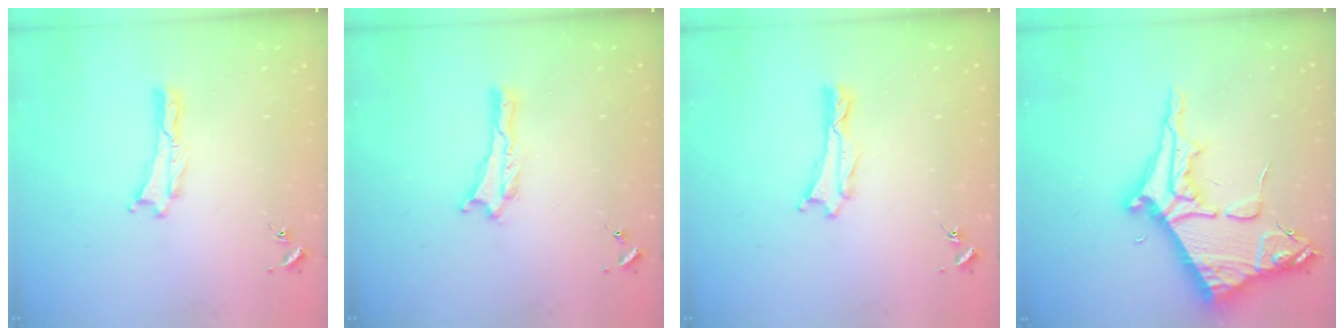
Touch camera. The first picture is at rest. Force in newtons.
{"total": 0.0}
{"total": 0.6, "press": 0.6, "slide": 0.1}
{"total": 10.4, "press": 10.4, "slide": 1.1}